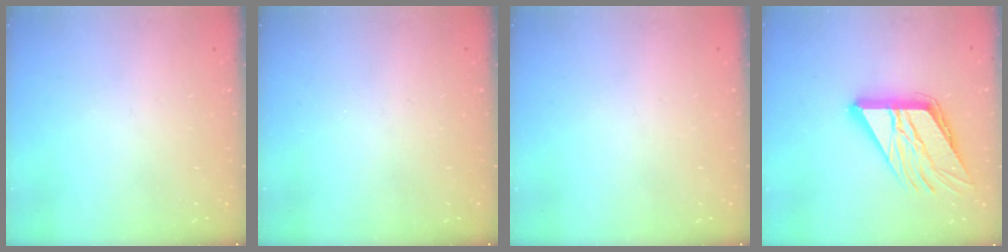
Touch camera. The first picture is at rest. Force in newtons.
{"total": 0.0}
{"total": 0.0}
{"total": 18.0, "press": 17.9, "slide": 2.5}